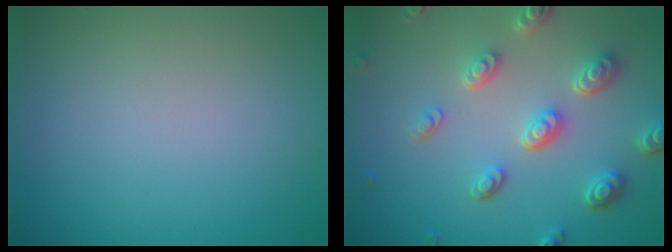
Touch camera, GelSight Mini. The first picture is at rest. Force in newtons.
{"total": 5.2, "press": 3.9, "slide": 3.5}